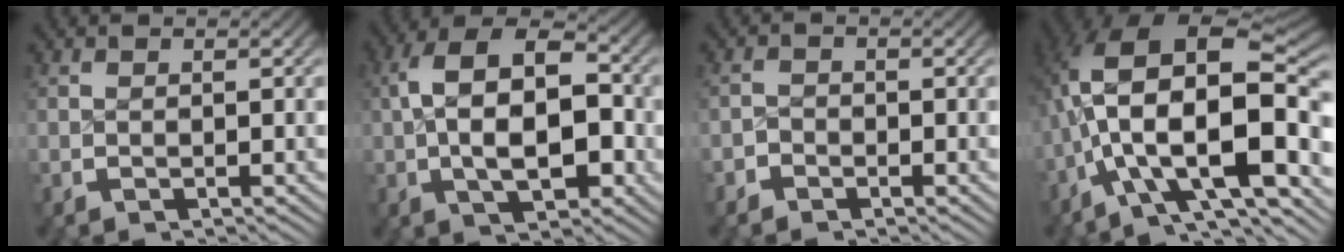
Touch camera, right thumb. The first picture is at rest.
{"total": 11.3, "force": [0.2, 7.0, 8.8], "torque": [-0.157, -0.026, 0.012]}
{"total": 1.3, "force": [-1.1, 0.7, -0.1], "torque": [0.010, -0.005, -0.025]}
{"total": 18.4, "force": [-1.6, 11.4, 14.3], "torque": [-0.280, -0.057, -0.006]}